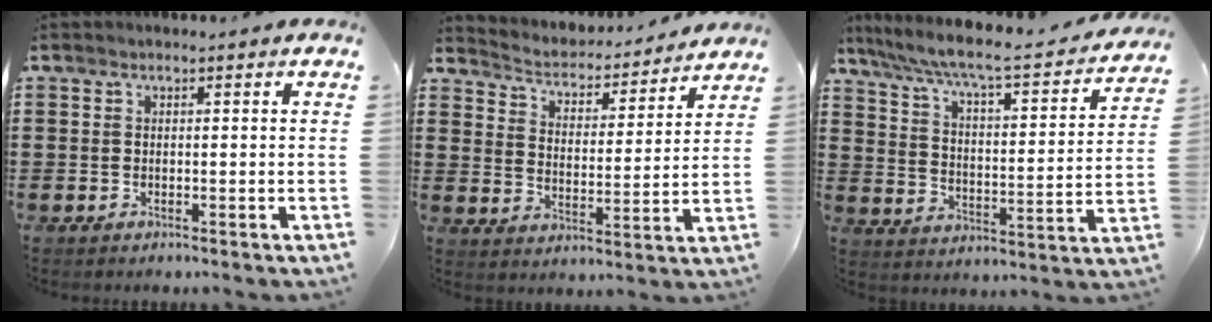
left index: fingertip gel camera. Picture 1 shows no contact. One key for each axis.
{"total": 3.2, "fx": 3.1, "fy": 0.5, "fz": 0.4, "tx": -0.029, "ty": -0.032, "tz": 0.044}
{"total": 6.3, "fx": 5.3, "fy": 0.3, "fz": 3.4, "tx": -0.089, "ty": -0.038, "tz": 0.082}